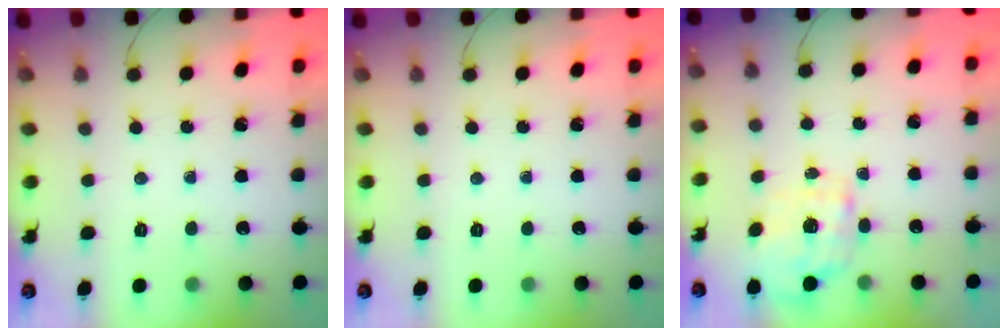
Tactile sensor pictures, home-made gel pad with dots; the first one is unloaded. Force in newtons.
{"total": 0.0}
{"total": 2.4, "press": 2.1, "slide": 1.2}